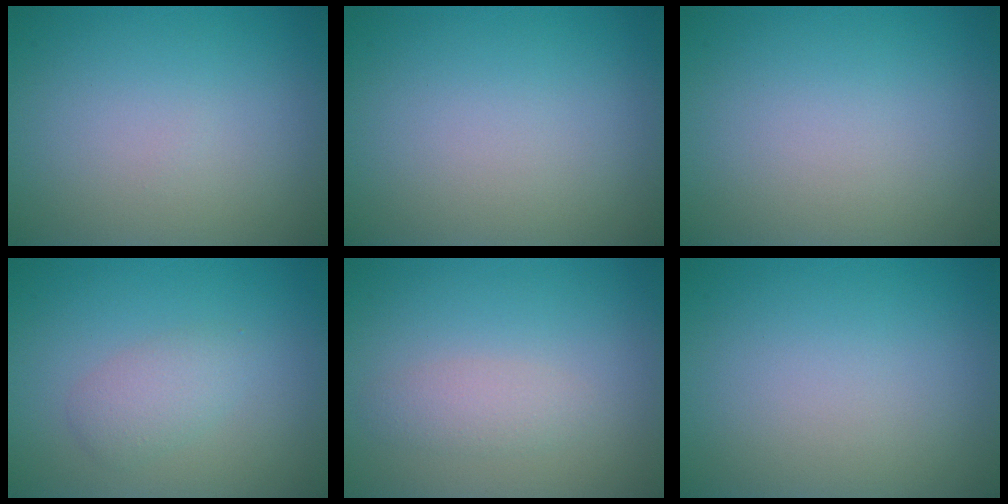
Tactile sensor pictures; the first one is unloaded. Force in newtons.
{"total": 0.0}
{"total": 0.0}
{"total": 2.0, "press": 2.0, "slide": 0.0}
{"total": 1.7, "press": 1.7, "slide": 0.1}
{"total": 0.0}